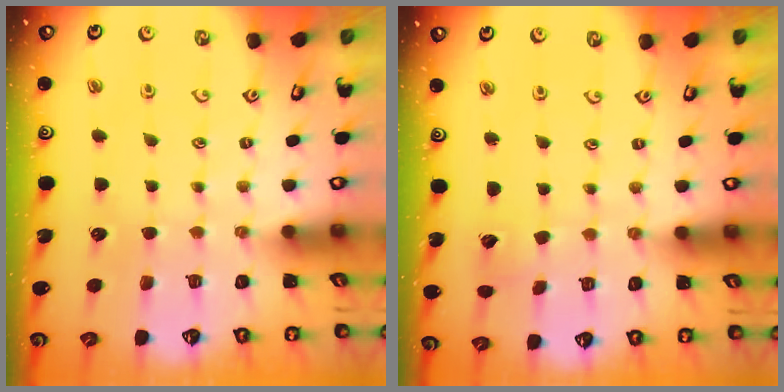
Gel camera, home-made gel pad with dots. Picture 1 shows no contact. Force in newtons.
{"total": 3.4, "press": 3.3, "slide": 0.6}